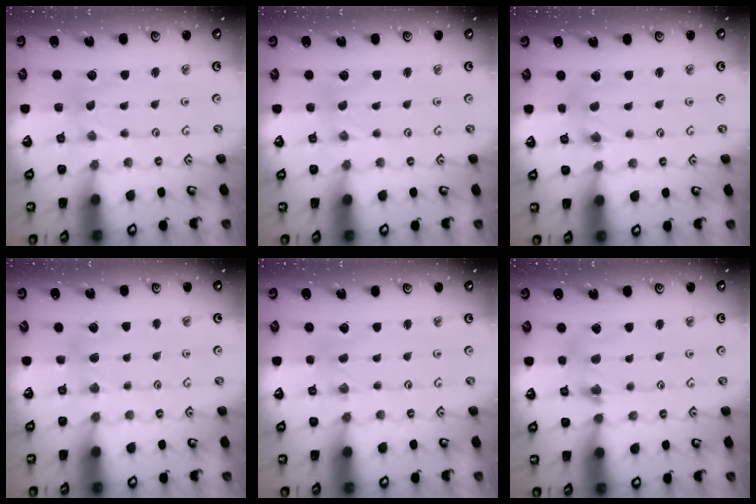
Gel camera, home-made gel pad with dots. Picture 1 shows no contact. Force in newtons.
{"total": 0.0}
{"total": 2.5, "press": 2.5, "slide": 0.1}
{"total": 4.5, "press": 4.5, "slide": 0.7}
{"total": 0.0}
{"total": 7.2, "press": 7.2, "slide": 0.8}